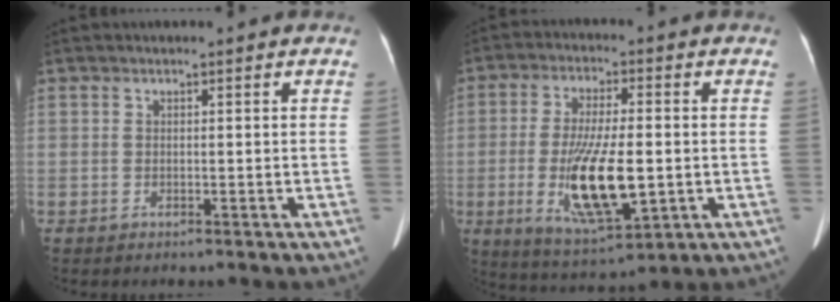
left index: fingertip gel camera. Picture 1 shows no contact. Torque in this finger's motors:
{"motor_torque": [1.85, 0.30, 0.40, 0.21]}